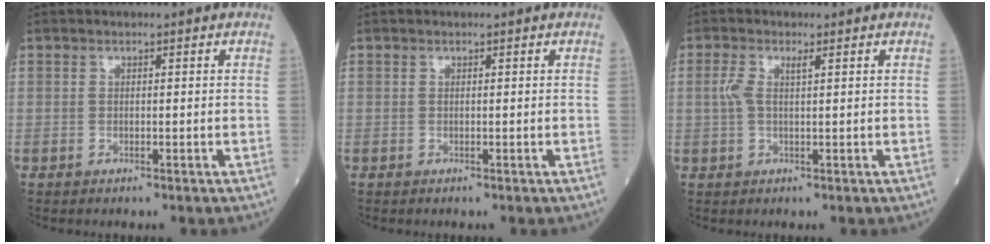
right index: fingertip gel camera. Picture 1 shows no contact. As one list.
[{"total": 0.0}, {"total": 2.9, "force": [0.9, 0.8, 2.6], "torque": [-0.070, 0.018, 0.021]}]